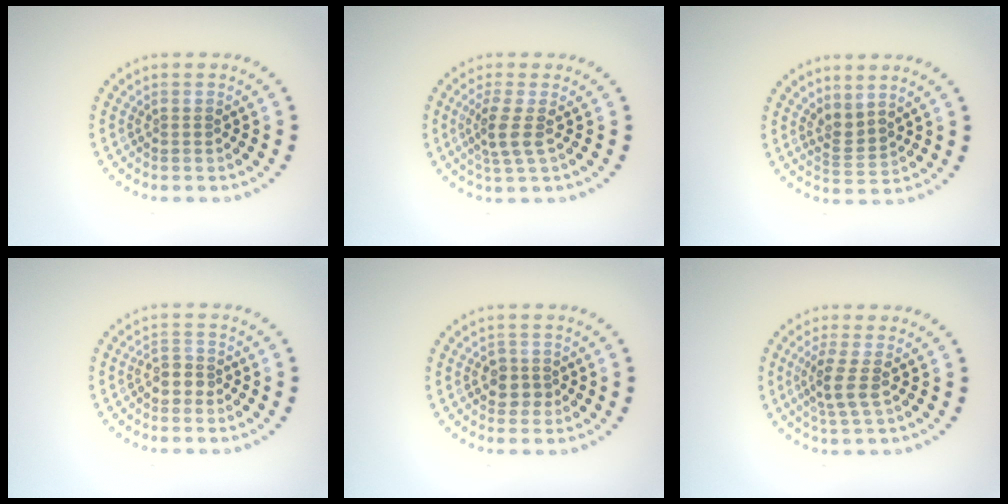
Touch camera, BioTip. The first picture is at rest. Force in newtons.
{"total": 2.5, "press": 1.9, "slide": 1.6}
{"total": 2.1, "press": 1.5, "slide": 1.4}
{"total": 1.9, "press": 1.7, "slide": 0.9}
{"total": 1.9, "press": 1.7, "slide": 0.6}
{"total": 2.6, "press": 2.0, "slide": 1.5}